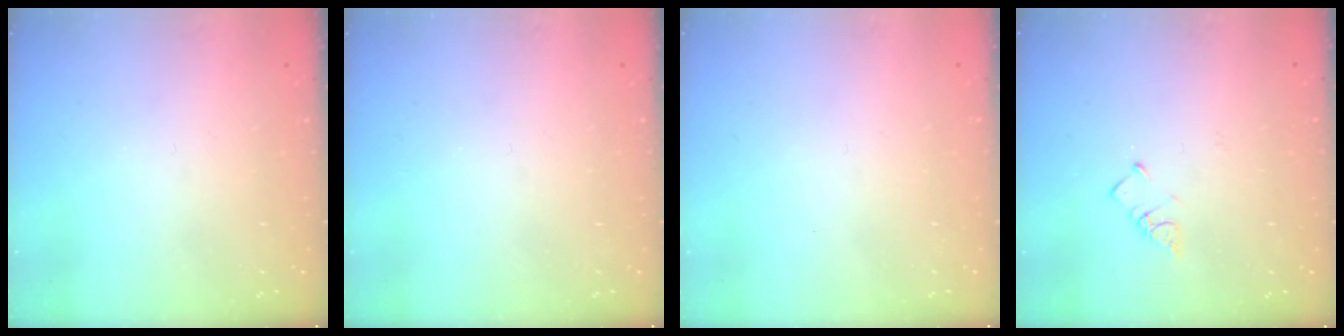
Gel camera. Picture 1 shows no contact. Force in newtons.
{"total": 0.0}
{"total": 1.7, "press": 1.6, "slide": 0.1}
{"total": 2.7, "press": 2.7, "slide": 0.4}